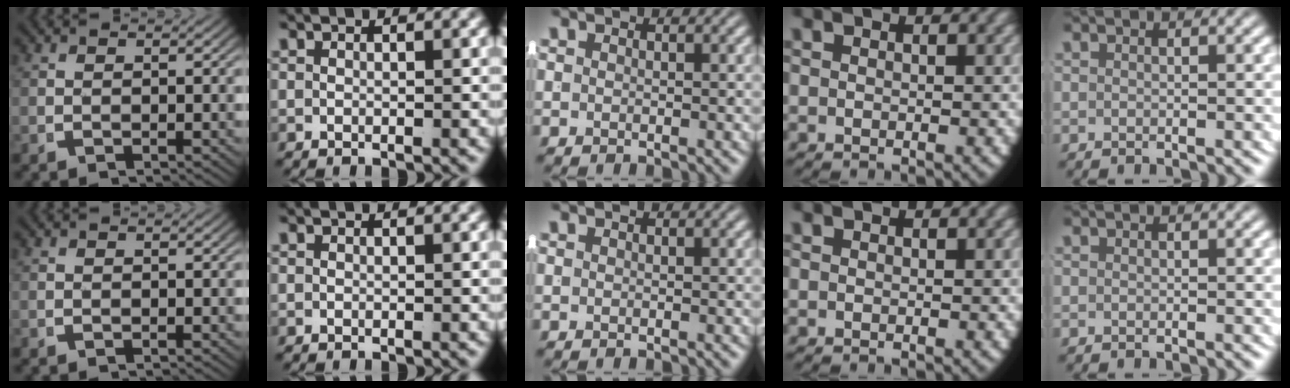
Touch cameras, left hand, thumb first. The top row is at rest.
{}